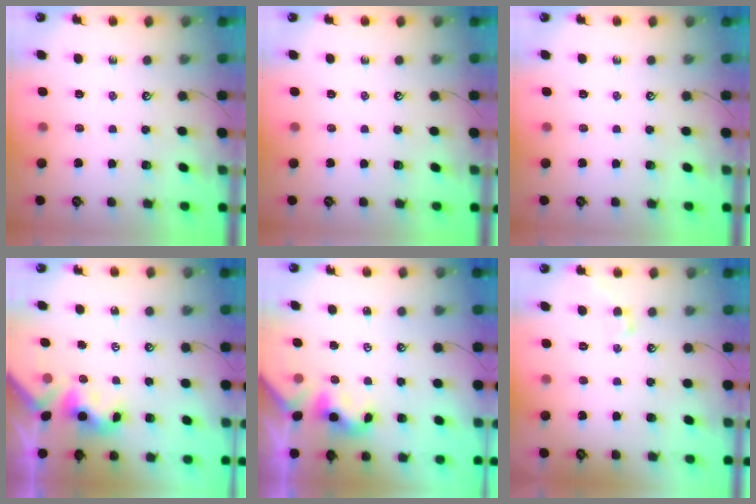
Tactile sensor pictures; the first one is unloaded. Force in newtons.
{"total": 0.0}
{"total": 0.0}
{"total": 3.4, "press": 3.4, "slide": 0.4}
{"total": 2.3, "press": 2.3, "slide": 0.2}
{"total": 1.3, "press": 1.0, "slide": 0.8}